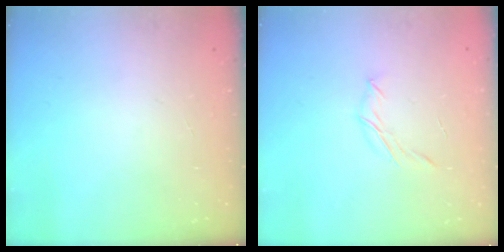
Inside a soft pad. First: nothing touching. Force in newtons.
{"total": 4.7, "press": 4.6, "slide": 1.0}